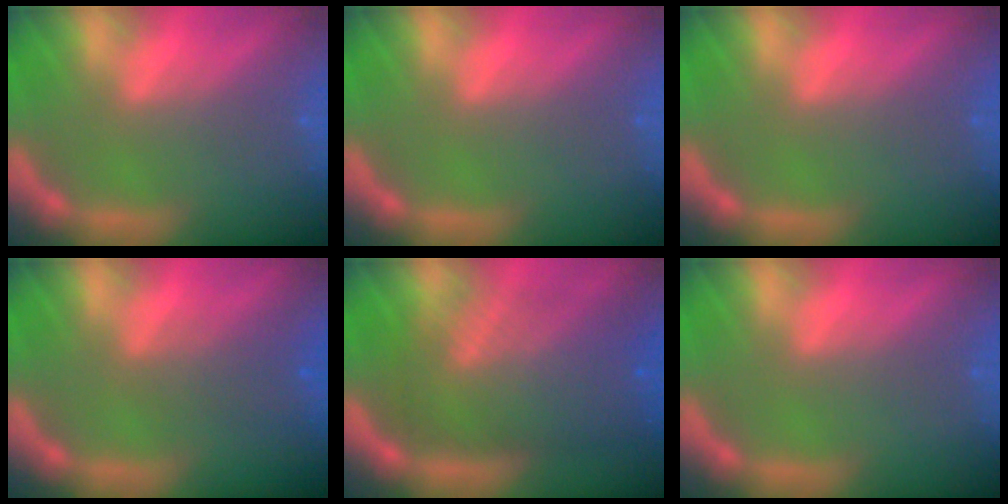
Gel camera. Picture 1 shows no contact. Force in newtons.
{"total": 0.0}
{"total": 0.0}
{"total": 2.5}
{"total": 10.1}
{"total": 0.0}